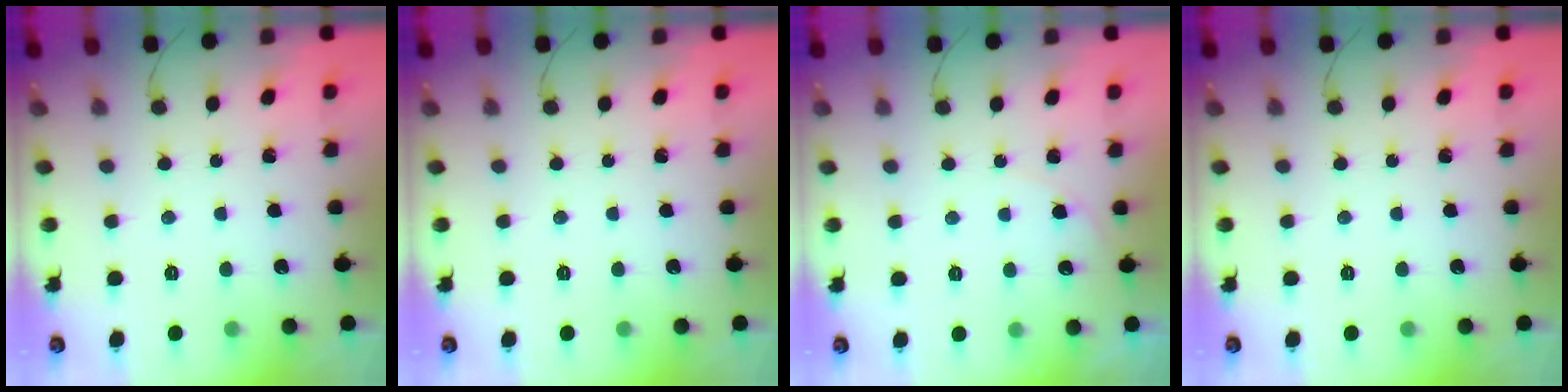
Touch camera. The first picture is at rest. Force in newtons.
{"total": 0.0}
{"total": 4.5, "press": 4.5, "slide": 0.3}
{"total": 0.0}